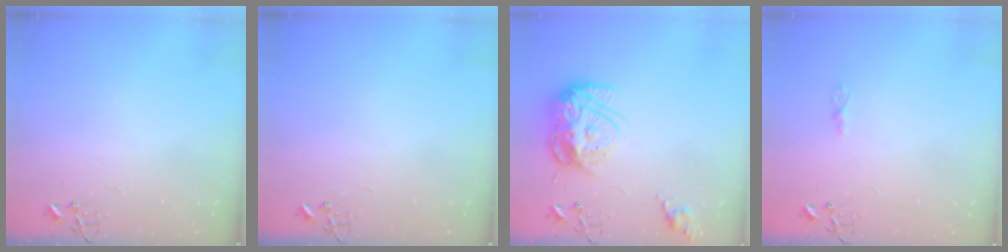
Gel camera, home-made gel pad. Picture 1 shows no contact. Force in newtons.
{"total": 0.0}
{"total": 15.5, "press": 15.5, "slide": 0.9}
{"total": 2.9, "press": 2.9, "slide": 0.4}